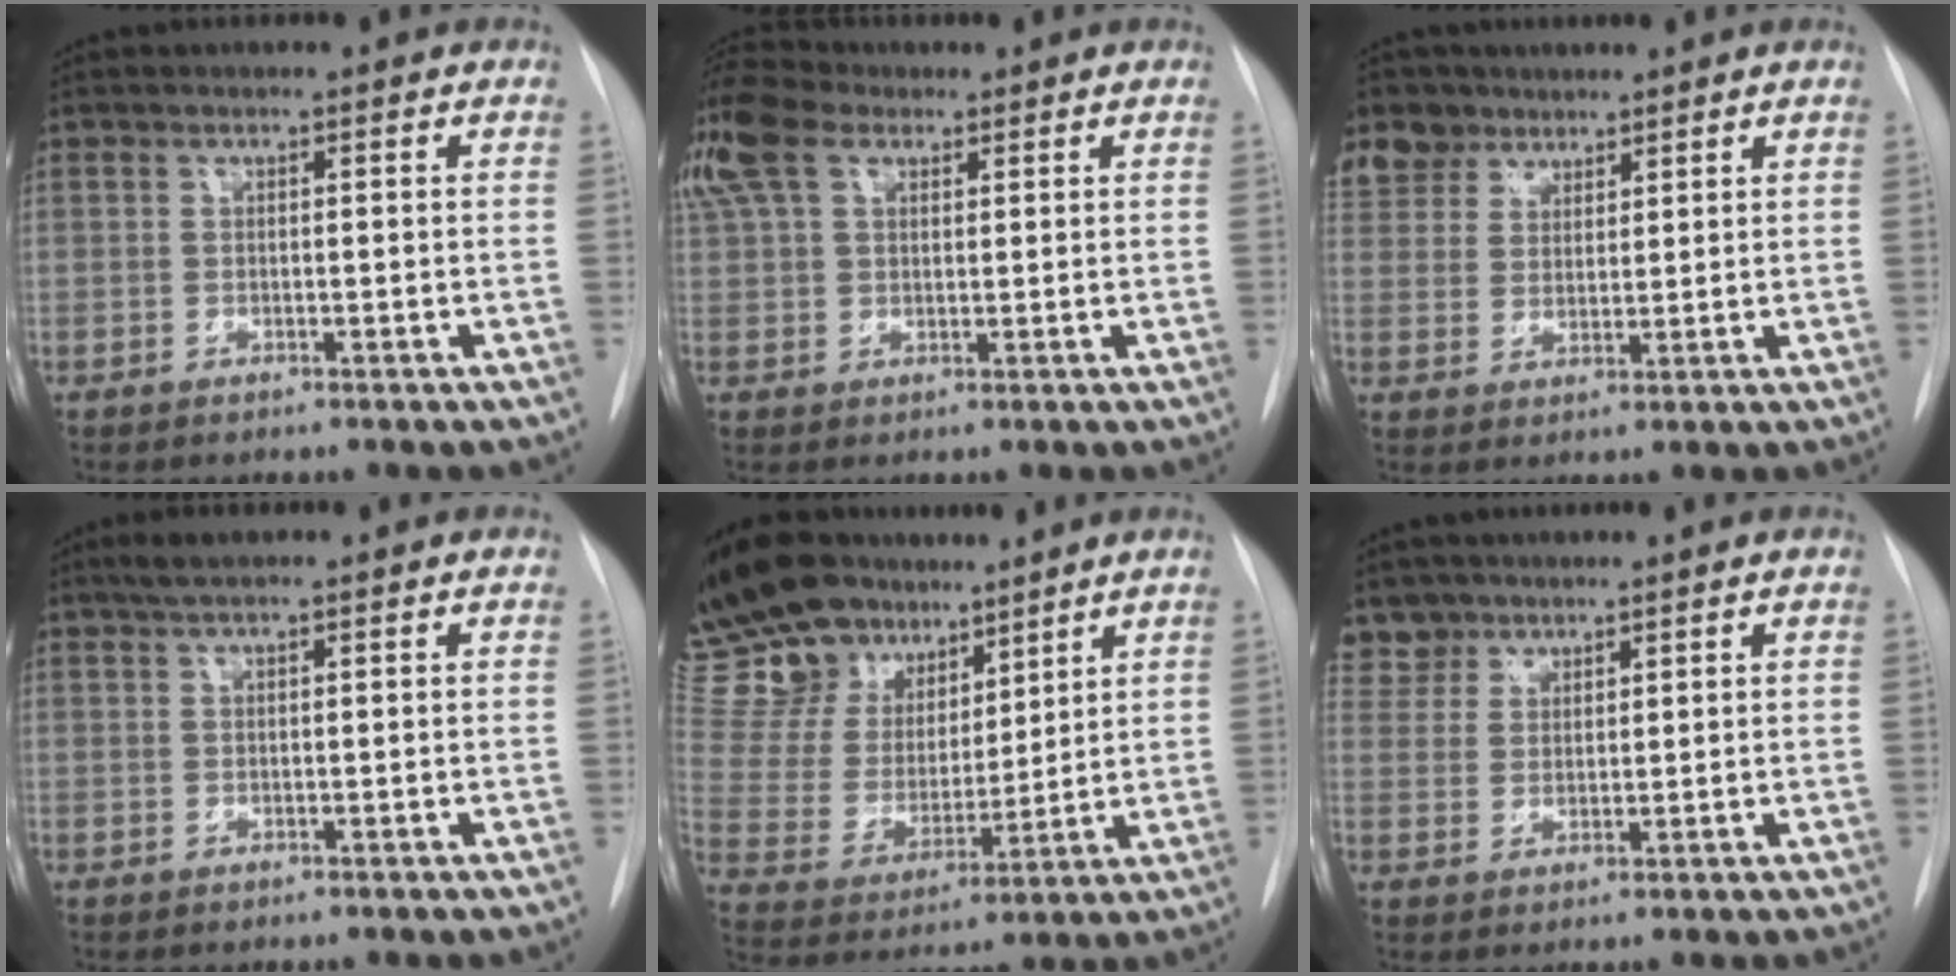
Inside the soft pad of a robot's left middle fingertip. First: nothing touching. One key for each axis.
{"total": 10.9, "fx": 6.7, "fy": 6.3, "fz": 5.8, "tx": -0.162, "ty": 0.041, "tz": 0.132}
{"total": 7.8, "fx": 5.8, "fy": 5.1, "fz": 0.4, "tx": -0.011, "ty": 0.013, "tz": 0.120}
{"total": 2.3, "fx": 1.7, "fy": 0.2, "fz": 1.5, "tx": -0.033, "ty": 0.010, "tz": 0.032}
{"total": 16.5, "fx": 13.1, "fy": 8.2, "fz": 5.8, "tx": -0.104, "ty": 0.031, "tz": 0.242}
{"total": 4.2, "fx": 3.5, "fy": 2.3, "fz": -0.5, "tx": 0.021, "ty": 0.004, "tz": 0.067}